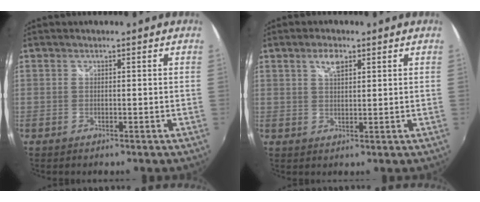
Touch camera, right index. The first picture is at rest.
{"total": 3.4, "force": [1.9, 1.5, 2.4], "torque": [-0.041, 0.007, 0.034]}